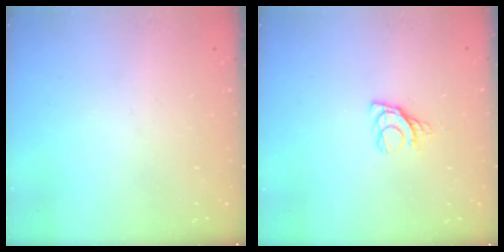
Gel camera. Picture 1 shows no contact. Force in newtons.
{"total": 5.7, "press": 5.7, "slide": 0.7}